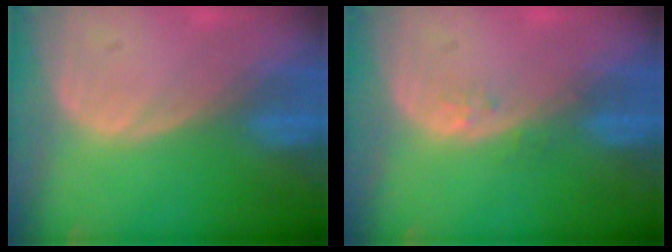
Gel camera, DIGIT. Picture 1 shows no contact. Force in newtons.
{"total": 0.9, "press": 0.9, "slide": 0.2}